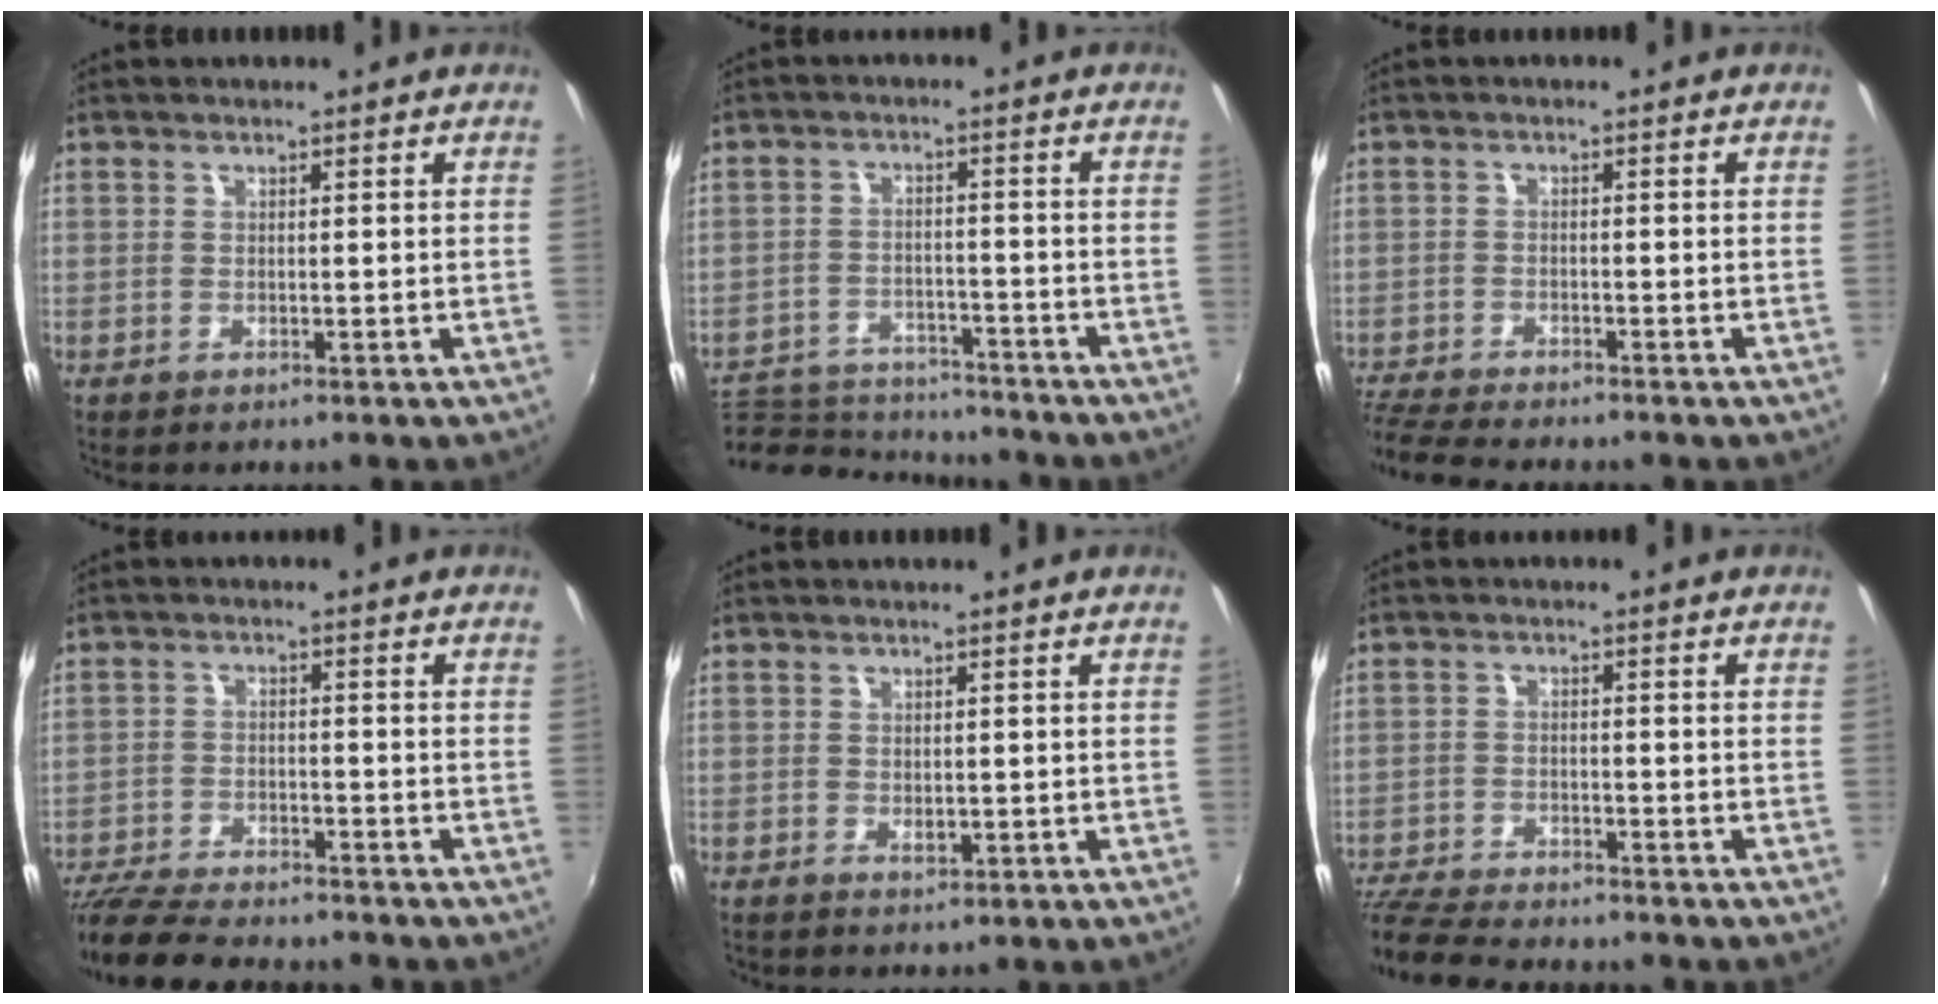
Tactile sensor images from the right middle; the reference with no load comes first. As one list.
[{"total": 13.1, "force": [-11.9, 4.2, 3.4], "torque": [-0.094, 0.008, -0.178]}, {"total": 7.9, "force": [-7.3, 0.5, 3.0], "torque": [-0.088, -0.028, -0.132]}, {"total": 13.6, "force": [-12.1, 2.6, 5.8], "torque": [-0.134, -0.025, -0.201]}, {"total": 1.3, "force": [-0.3, 0.8, 0.9], "torque": [-0.012, 0.000, -0.003]}, {"total": 11.7, "force": [-10.5, 2.2, 4.6], "torque": [-0.123, -0.023, -0.184]}]